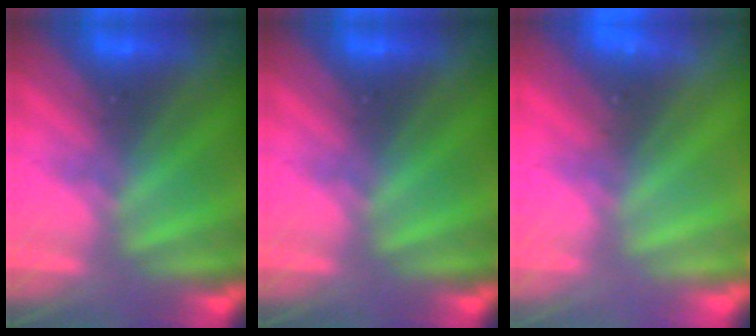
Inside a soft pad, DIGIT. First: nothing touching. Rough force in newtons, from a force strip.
{"total": 0.0}
{"total": 2.3}